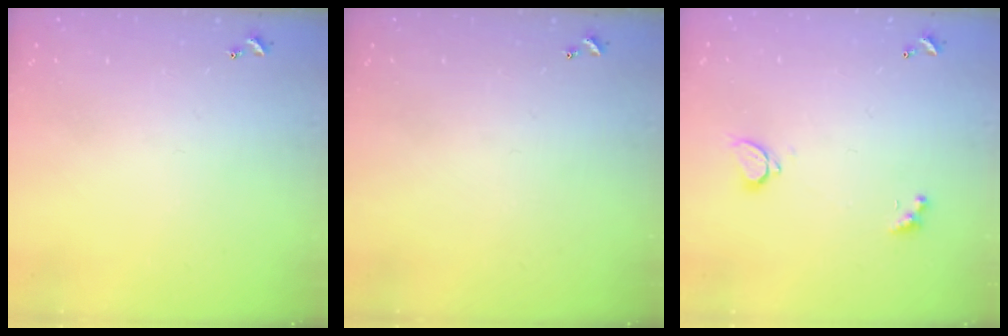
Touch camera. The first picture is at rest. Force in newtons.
{"total": 0.0}
{"total": 2.2, "press": 2.0, "slide": 0.9}